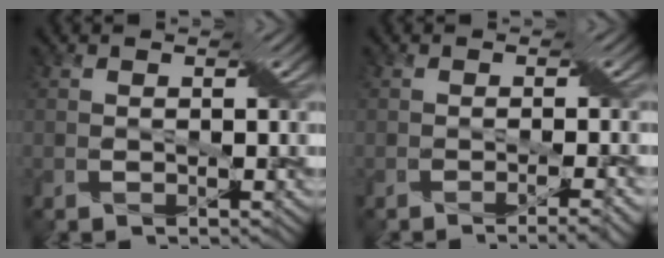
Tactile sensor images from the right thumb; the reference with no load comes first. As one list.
[{"total": 2.9, "force": [-1.8, -0.2, 2.3], "torque": [-0.032, -0.005, -0.025]}]